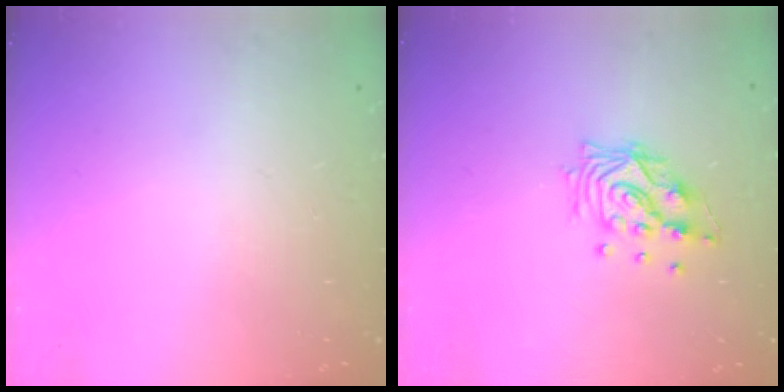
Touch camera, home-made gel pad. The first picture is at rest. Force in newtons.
{"total": 11.5, "press": 11.4, "slide": 1.5}